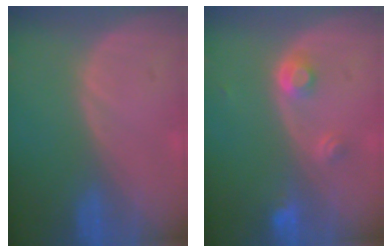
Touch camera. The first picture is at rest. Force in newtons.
{"total": 3.0, "press": 2.8, "slide": 1.1}